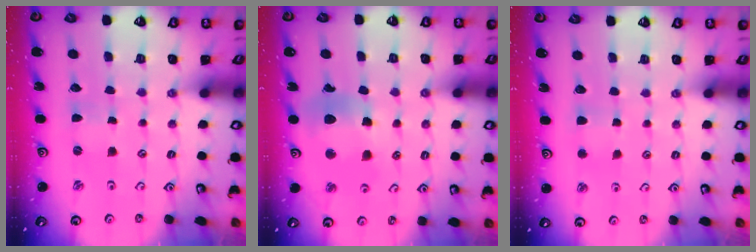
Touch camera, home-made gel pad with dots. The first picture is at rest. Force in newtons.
{"total": 12.6, "press": 12.5, "slide": 1.8}
{"total": 3.5, "press": 3.5, "slide": 0.7}